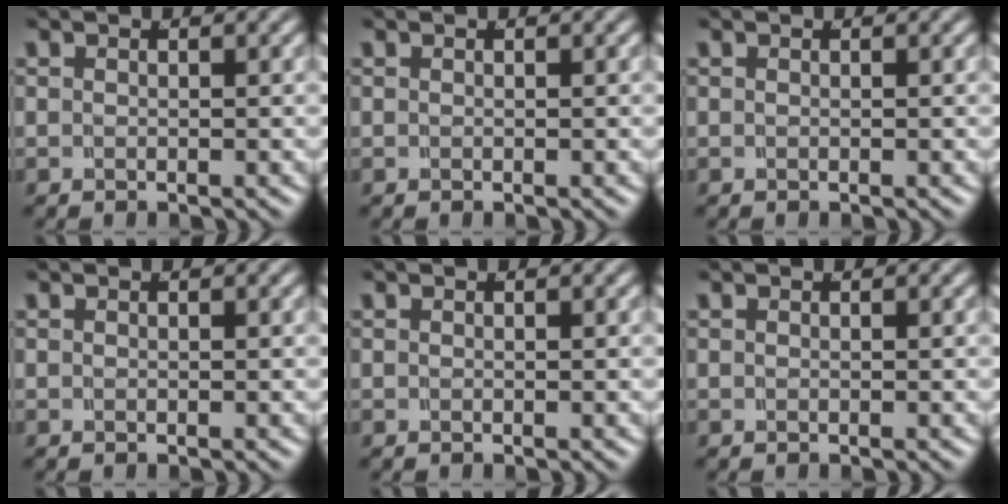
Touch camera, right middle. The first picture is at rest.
{"total": 0.0}
{"total": 0.0}
{"total": 0.0}
{"total": 0.0}
{"total": 0.0}